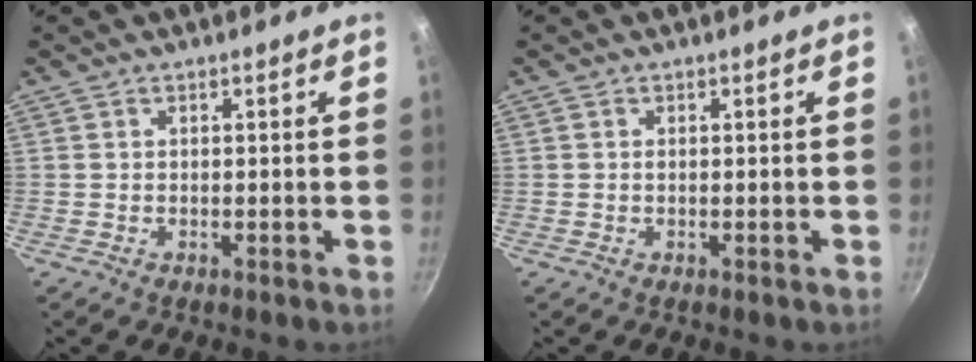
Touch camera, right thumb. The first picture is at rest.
{"total": 0.0}